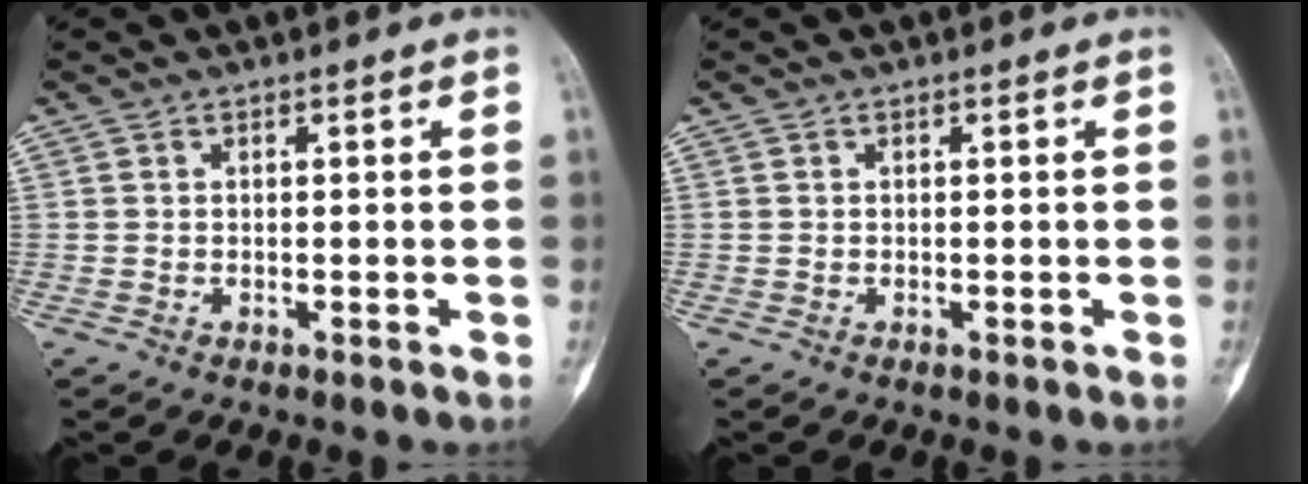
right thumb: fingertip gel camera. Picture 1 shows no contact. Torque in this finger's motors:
{"motor_torque": [0.01, 0.34, 0.13, 0.00, 0.01]}